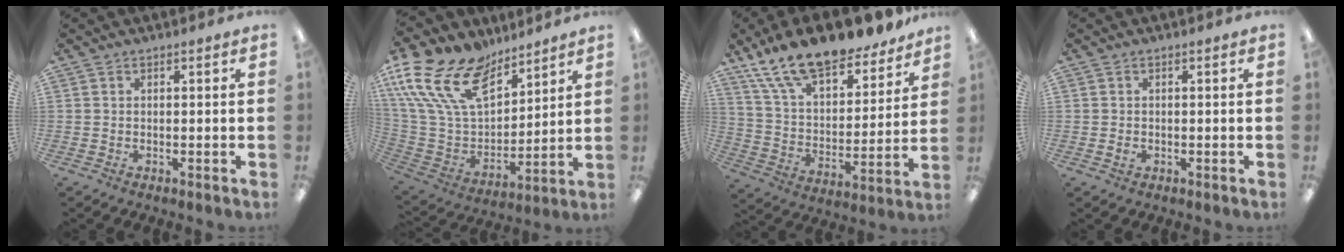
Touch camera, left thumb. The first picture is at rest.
{"total": 21.9, "force": [13.5, 12.5, 11.8], "torque": [-0.269, -0.078, 0.249]}
{"total": 19.6, "force": [15.9, 6.7, 9.3], "torque": [-0.177, -0.104, 0.283]}
{"total": 1.1, "force": [-0.2, 0.8, 0.8], "torque": [-0.013, 0.001, -0.004]}